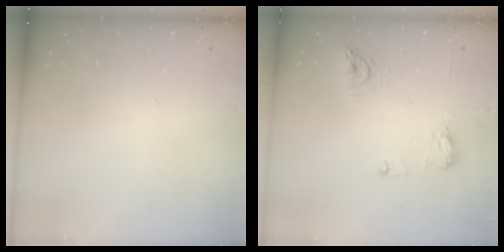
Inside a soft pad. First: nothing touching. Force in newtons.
{"total": 12.8, "press": 10.6, "slide": 7.2}